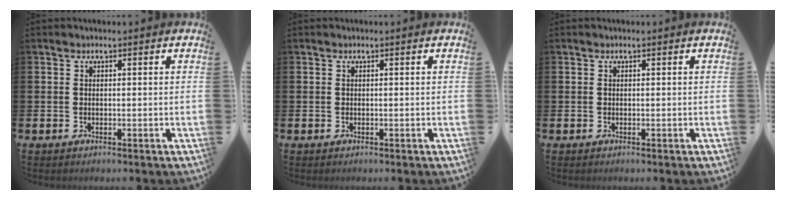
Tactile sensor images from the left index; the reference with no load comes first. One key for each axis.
{"total": 0.0}
{"total": 0.0}